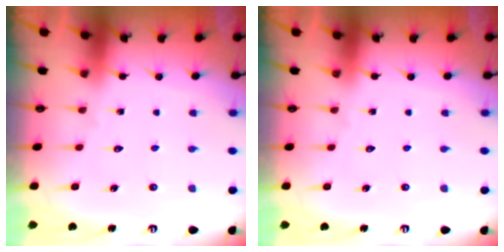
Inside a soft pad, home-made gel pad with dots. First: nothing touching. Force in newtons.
{"total": 0.0}